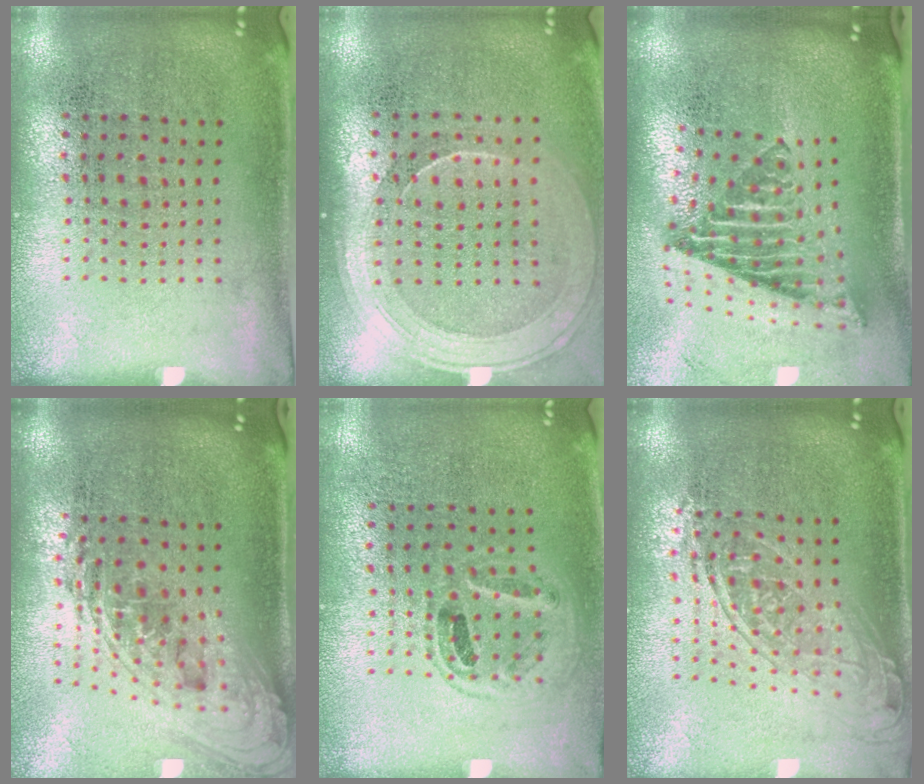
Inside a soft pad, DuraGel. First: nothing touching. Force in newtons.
{"total": 1.8, "press": 1.6, "slide": 0.8}
{"total": 2.8, "press": 1.7, "slide": 2.2}
{"total": 2.4, "press": 1.7, "slide": 1.7}
{"total": 0.9, "press": 0.8, "slide": 0.3}
{"total": 1.8, "press": 1.4, "slide": 1.1}